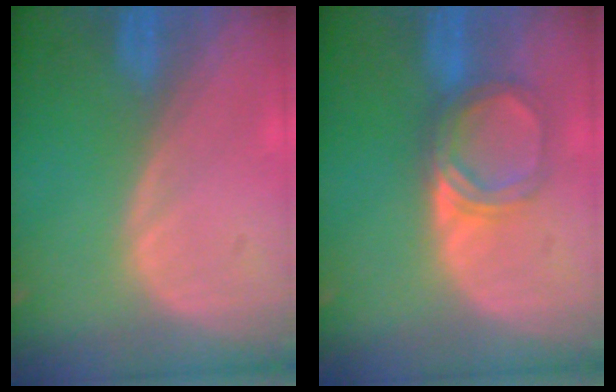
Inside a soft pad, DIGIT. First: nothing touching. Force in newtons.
{"total": 5.3, "press": 4.9, "slide": 1.9}